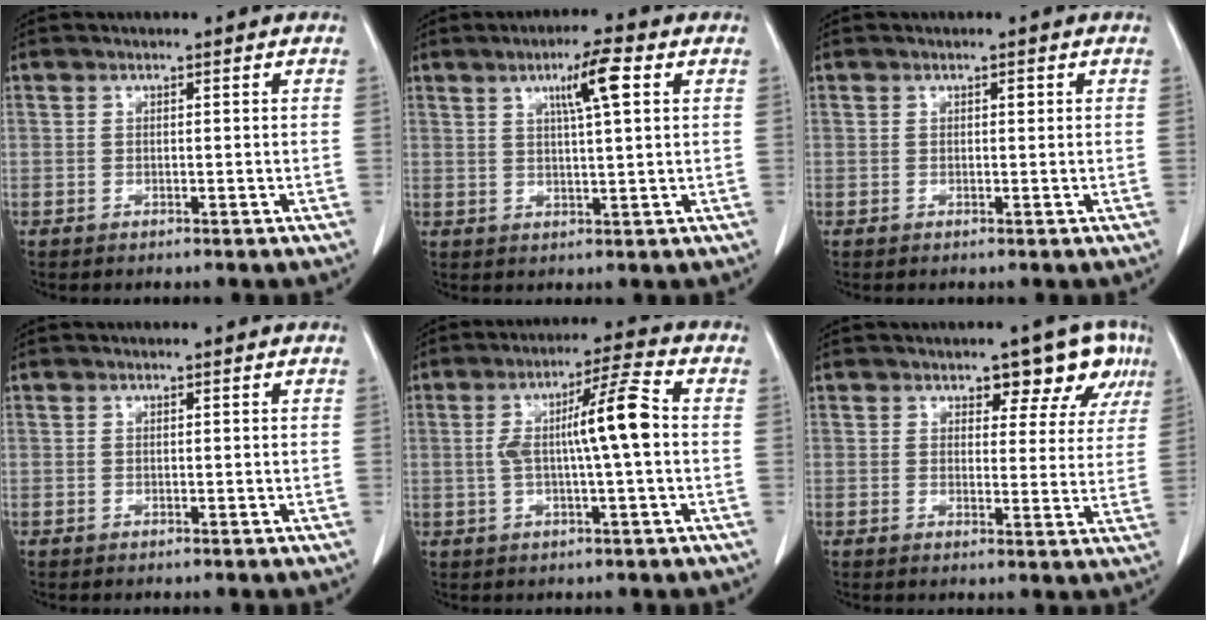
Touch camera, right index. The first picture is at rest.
{"total": 6.1, "force": [2.5, 0.1, 5.6], "torque": [-0.094, 0.004, 0.040]}
{"total": 0.5, "force": [0.2, 0.3, 0.4], "torque": [-0.007, 0.001, 0.002]}
{"total": 0.0}
{"total": 8.7, "force": [0.2, 0.6, 8.7], "torque": [-0.153, 0.023, 0.001]}
{"total": 7.1, "force": [4.5, 3.8, 3.9], "torque": [-0.027, 0.001, 0.045]}